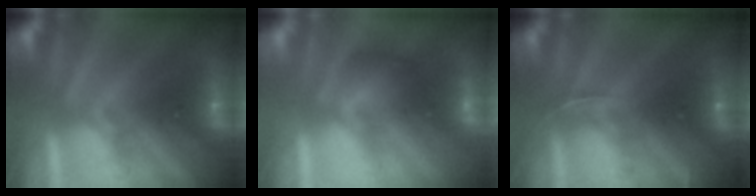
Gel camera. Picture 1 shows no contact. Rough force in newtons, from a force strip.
{"total": 3.0}
{"total": 2.7}